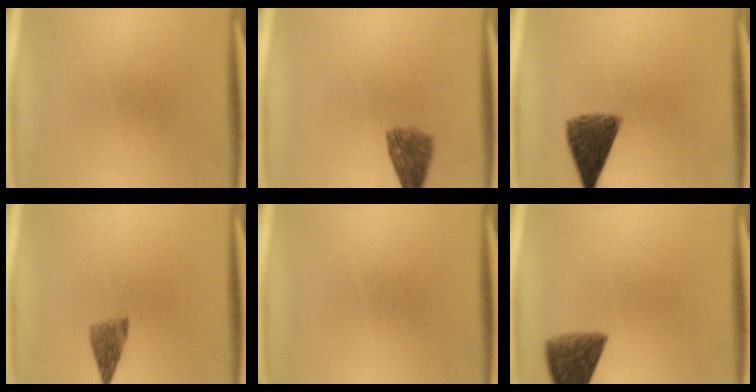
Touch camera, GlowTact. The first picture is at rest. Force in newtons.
{"total": 4.9}
{"total": 7.8}
{"total": 3.3}
{"total": 0.0}
{"total": 7.4}